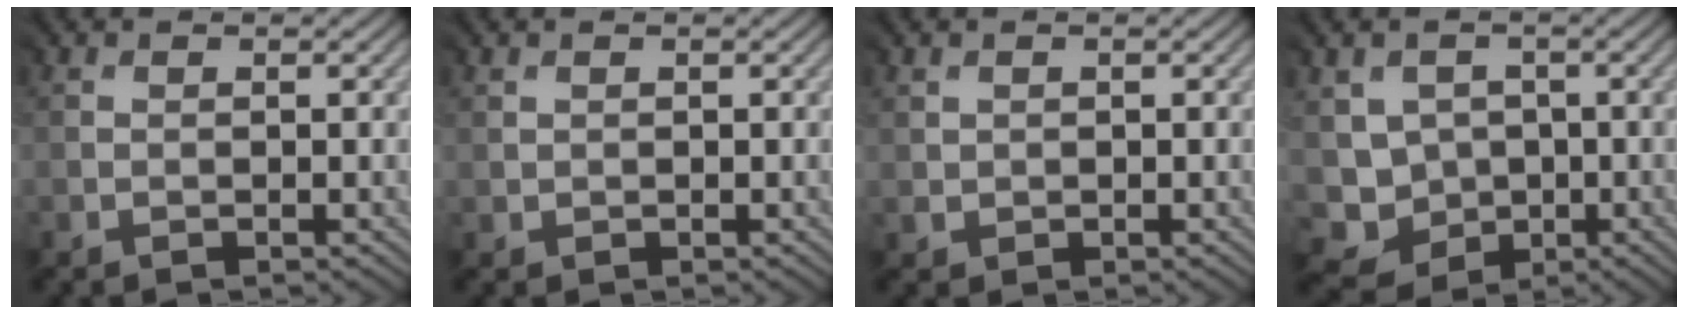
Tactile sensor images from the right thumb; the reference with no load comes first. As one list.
[{"total": 1.1, "force": [0.9, 0.6, -0.2], "torque": [0.005, -0.002, 0.018]}, {"total": 1.4, "force": [1.0, 0.8, -0.7], "torque": [0.006, -0.001, 0.019]}, {"total": 4.1, "force": [-0.3, 4.1, 0.3], "torque": [-0.028, -0.016, -0.009]}]